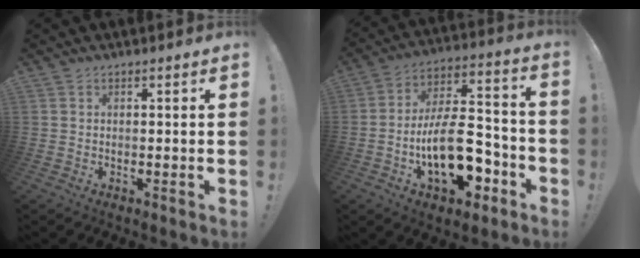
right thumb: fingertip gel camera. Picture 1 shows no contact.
{"total": 19.8, "force": [-7.3, 10.1, 15.4], "torque": [-0.258, 0.054, -0.112]}